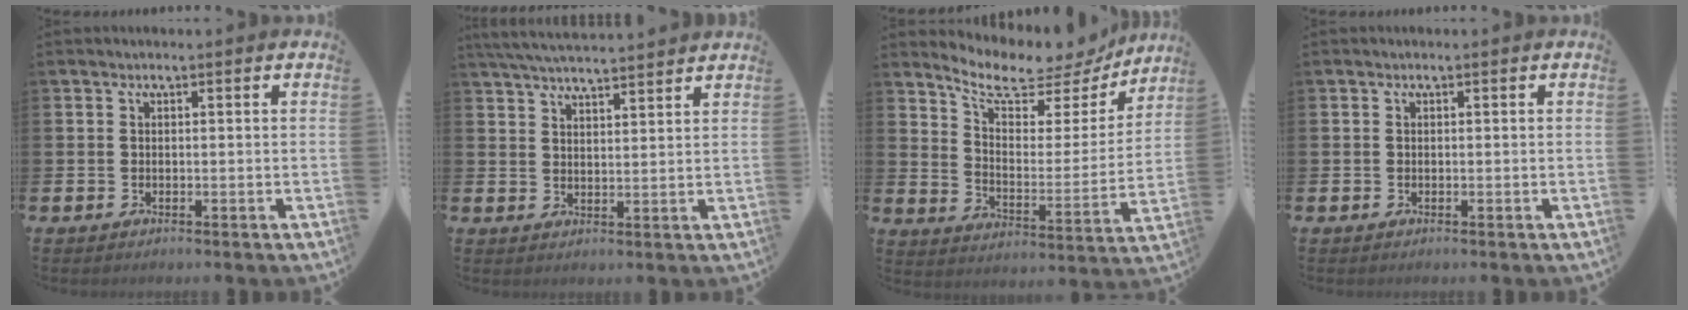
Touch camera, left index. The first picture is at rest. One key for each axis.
{"total": 5.1, "fx": 5.0, "fy": -0.1, "fz": 0.9, "tx": -0.028, "ty": -0.027, "tz": 0.089}
{"total": 8.2, "fx": 7.4, "fy": 2.5, "fz": 2.7, "tx": -0.078, "ty": -0.058, "tz": 0.123}
{"total": 0.0}